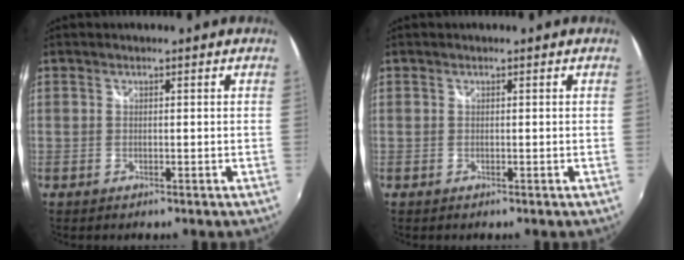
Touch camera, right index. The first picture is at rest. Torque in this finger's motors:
{"motor_torque": [0.00, 0.00, 0.00, 0.01]}